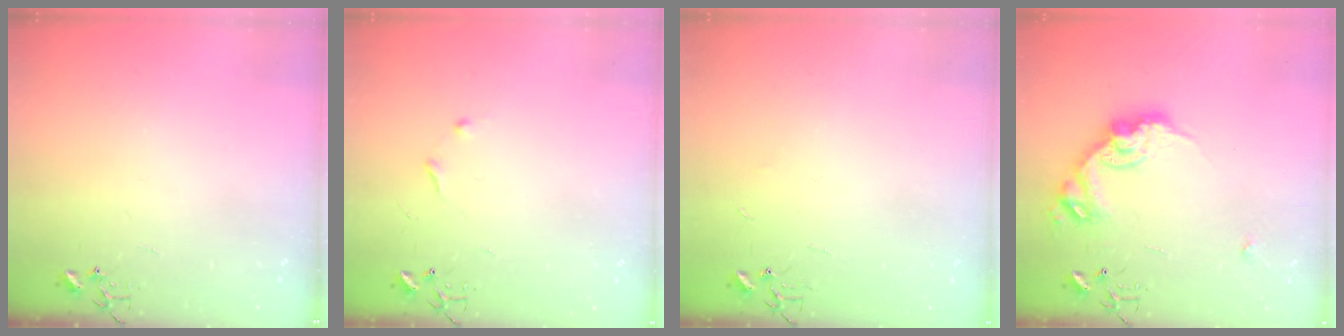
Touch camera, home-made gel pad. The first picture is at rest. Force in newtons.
{"total": 6.0, "press": 6.0, "slide": 0.6}
{"total": 2.4, "press": 2.4, "slide": 0.3}
{"total": 16.0, "press": 16.0, "slide": 0.3}